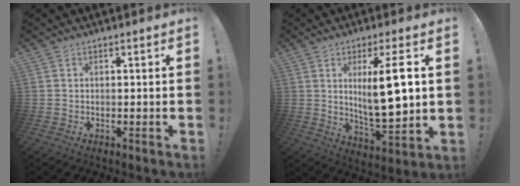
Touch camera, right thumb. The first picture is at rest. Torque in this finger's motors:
{"motor_torque": [0.84, 1.75, 0.95, 0.94, 0.09]}